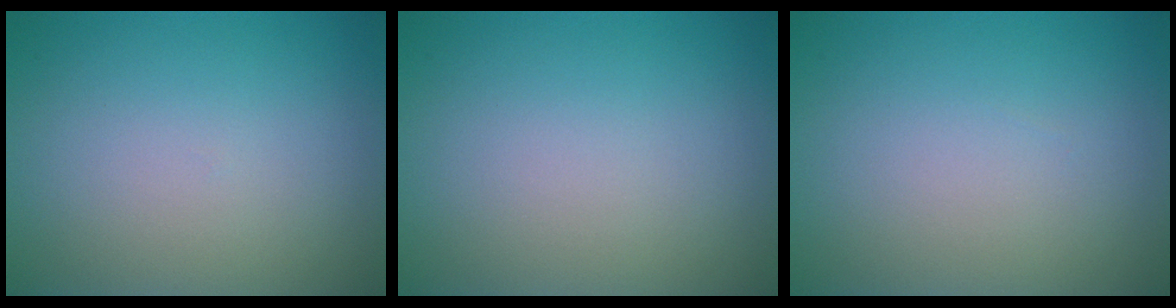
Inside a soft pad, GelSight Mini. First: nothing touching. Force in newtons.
{"total": 0.0}
{"total": 0.0}